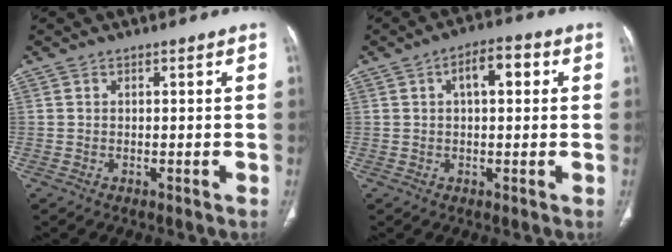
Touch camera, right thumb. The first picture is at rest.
{"total": 4.9, "force": [1.3, 2.3, 4.1], "torque": [-0.057, 0.010, 0.017]}